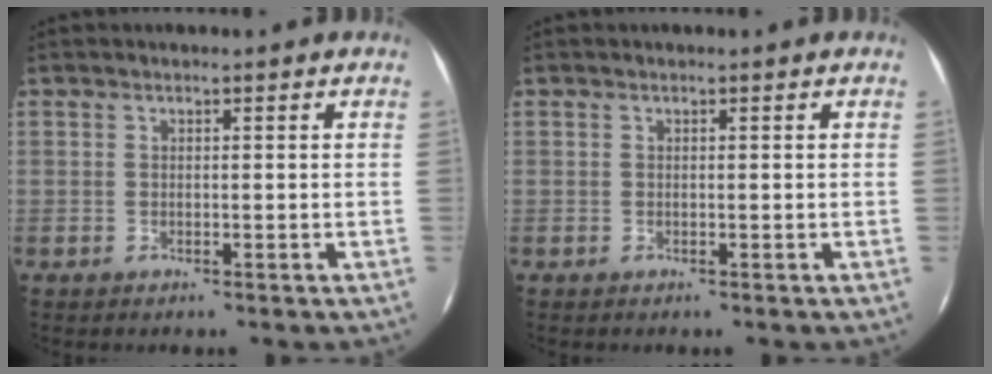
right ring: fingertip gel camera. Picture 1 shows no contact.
{"total": 0.0}